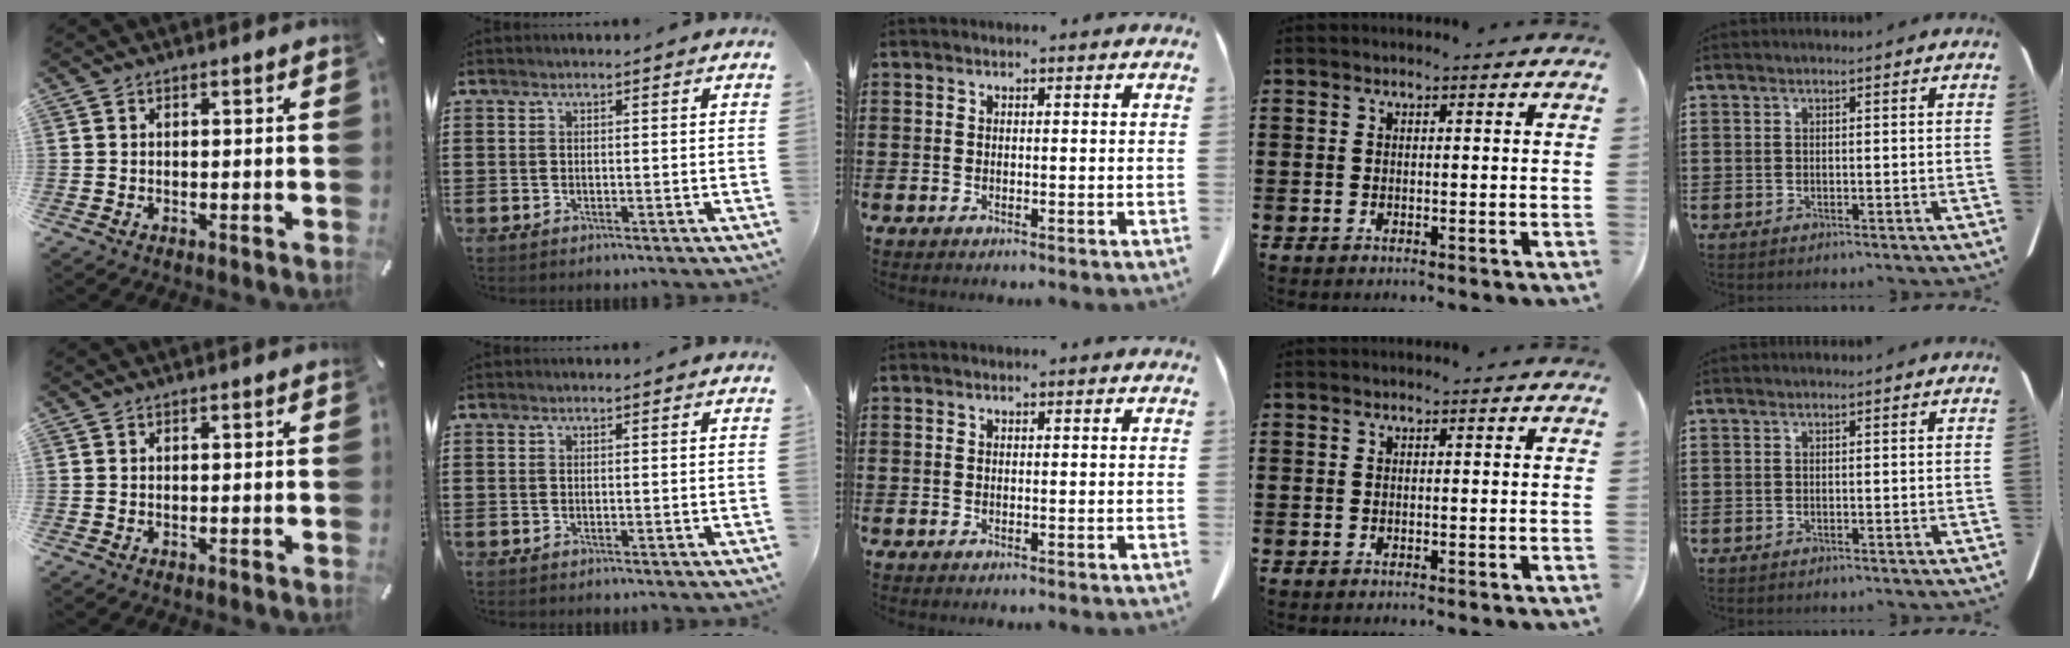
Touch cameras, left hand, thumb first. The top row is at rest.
{}